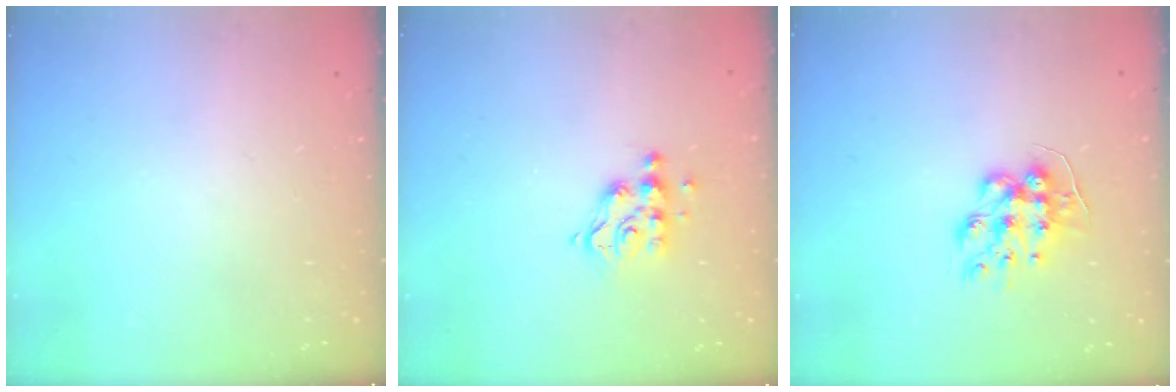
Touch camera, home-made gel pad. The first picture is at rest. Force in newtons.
{"total": 8.3, "press": 8.3, "slide": 0.4}
{"total": 10.1, "press": 10.1, "slide": 0.6}